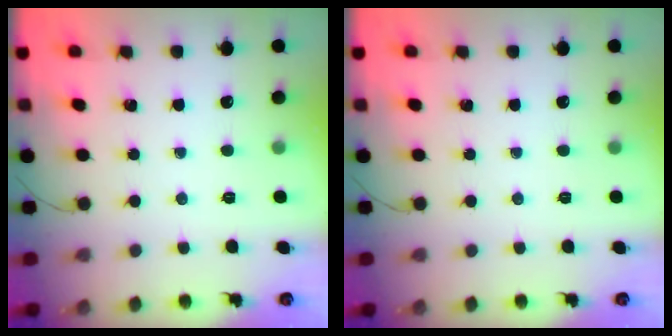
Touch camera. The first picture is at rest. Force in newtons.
{"total": 0.0}